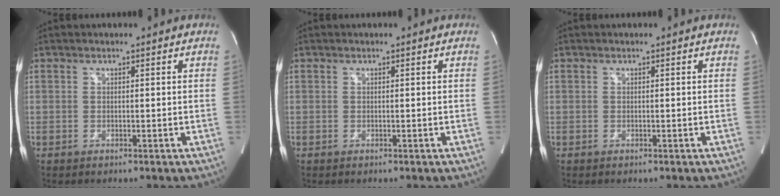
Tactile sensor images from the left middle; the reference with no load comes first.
{"total": 0.0}
{"total": 0.0}